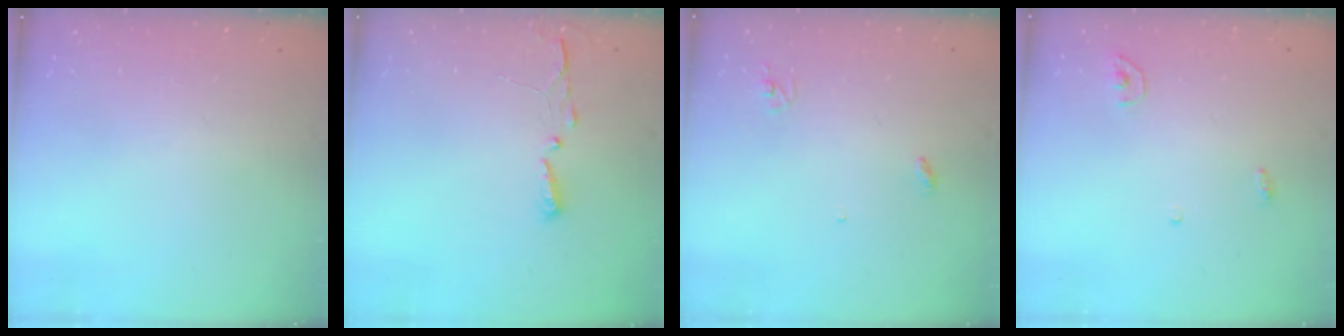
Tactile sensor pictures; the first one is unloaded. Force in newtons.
{"total": 2.9, "press": 2.9, "slide": 0.4}
{"total": 3.0, "press": 2.9, "slide": 0.2}
{"total": 3.4, "press": 3.3, "slide": 0.3}